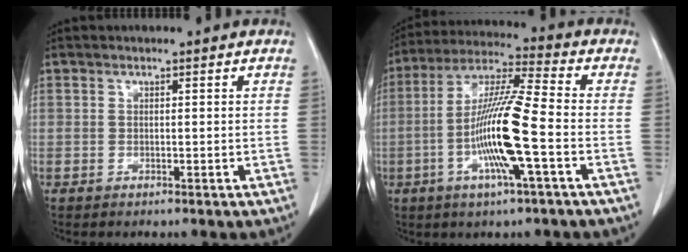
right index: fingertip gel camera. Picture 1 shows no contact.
{"total": 13.6, "force": [-3.4, 0.2, 13.2], "torque": [-0.256, -0.001, -0.069]}